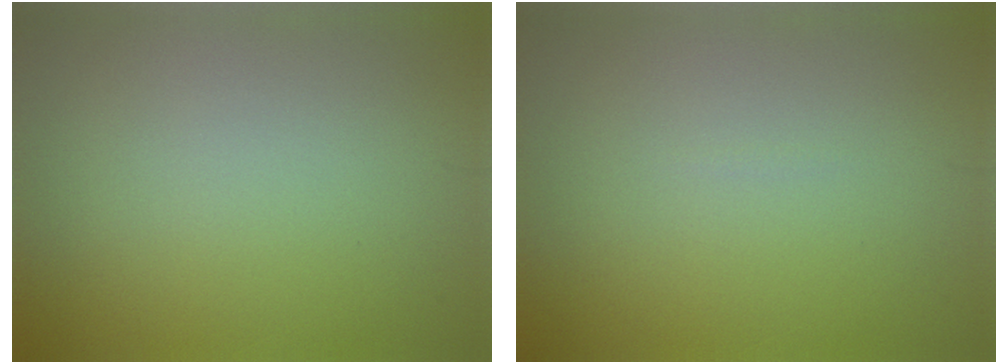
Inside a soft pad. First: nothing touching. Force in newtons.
{"total": 0.0}